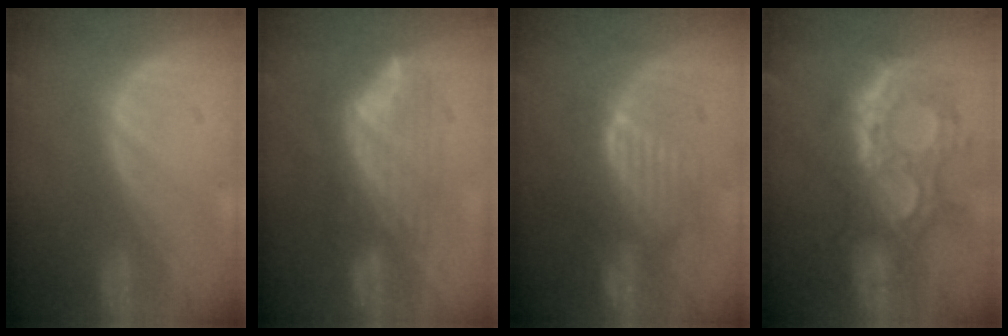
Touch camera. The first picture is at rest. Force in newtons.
{"total": 8.1, "press": 6.8, "slide": 4.5}
{"total": 8.0, "press": 8.0, "slide": 0.7}
{"total": 11.3, "press": 10.4, "slide": 4.5}